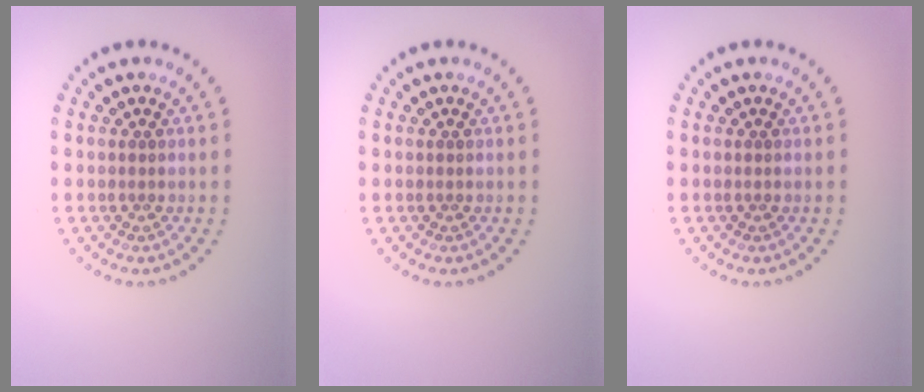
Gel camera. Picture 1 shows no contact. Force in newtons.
{"total": 0.0}
{"total": 0.0}